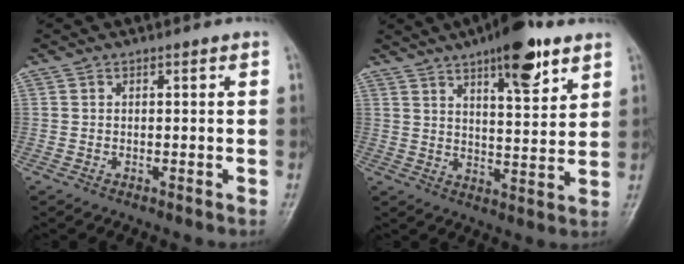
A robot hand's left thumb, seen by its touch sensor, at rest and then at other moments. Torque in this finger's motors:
{"motor_torque": [1.89, 1.13, 1.27, -1.15, 0.37]}